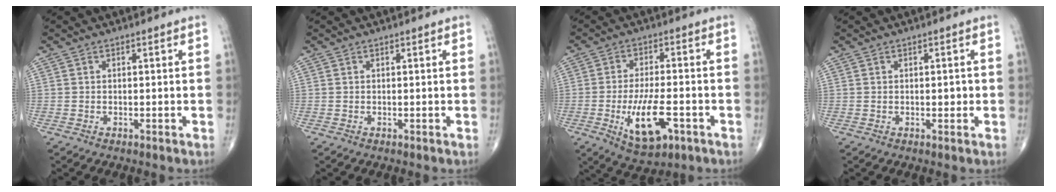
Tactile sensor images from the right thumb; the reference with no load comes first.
{"total": 0.0}
{"total": 11.2, "force": [-3.9, 4.7, 9.5], "torque": [-0.160, 0.007, -0.058]}
{"total": 2.2, "force": [-0.1, 1.2, 1.8], "torque": [-0.014, 0.001, -0.002]}